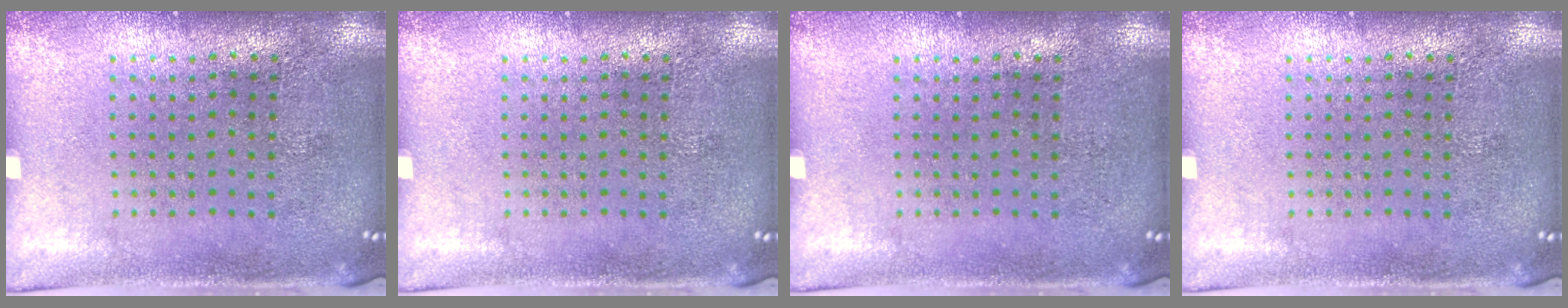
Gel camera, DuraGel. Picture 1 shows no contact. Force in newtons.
{"total": 0.0}
{"total": 0.0}
{"total": 0.0}